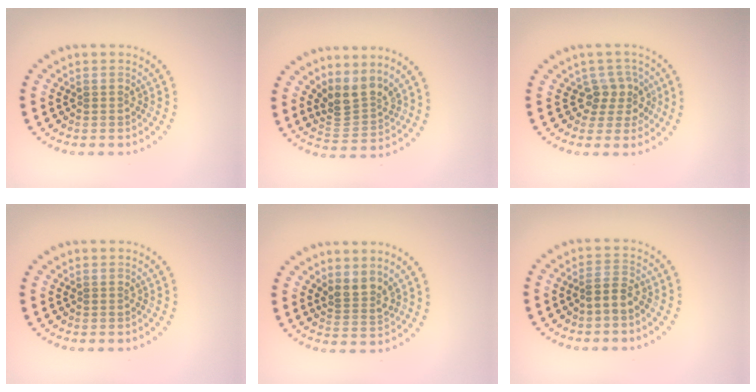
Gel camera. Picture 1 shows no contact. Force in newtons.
{"total": 3.2, "press": 2.3, "slide": 2.2}
{"total": 2.5, "press": 1.9, "slide": 1.6}
{"total": 0.0}
{"total": 2.3, "press": 1.7, "slide": 1.5}
{"total": 1.9, "press": 1.6, "slide": 0.9}